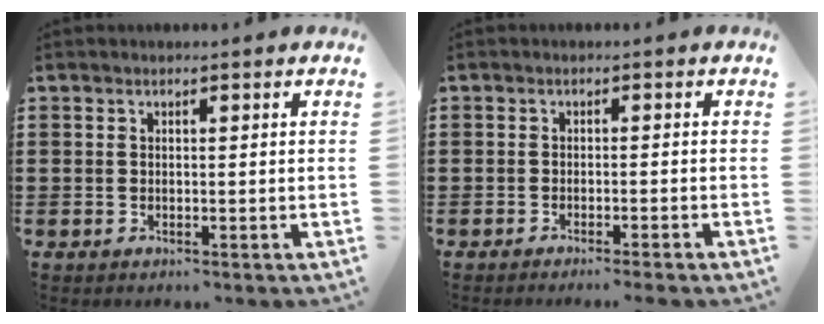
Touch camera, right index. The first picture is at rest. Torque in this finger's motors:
{"motor_torque": [0.52, -0.53, 0.27, 0.04]}